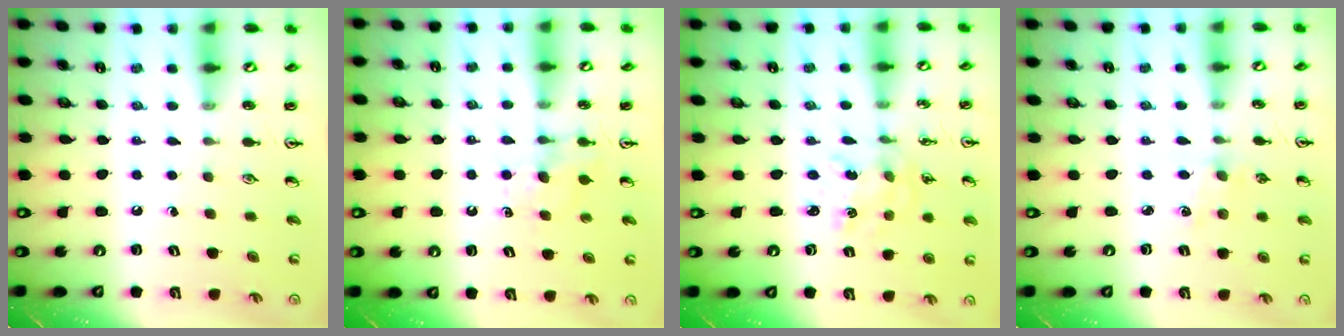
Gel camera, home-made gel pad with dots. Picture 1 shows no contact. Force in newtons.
{"total": 6.1, "press": 6.1, "slide": 0.3}
{"total": 1.5, "press": 1.5, "slide": 0.1}
{"total": 1.4, "press": 1.3, "slide": 0.3}